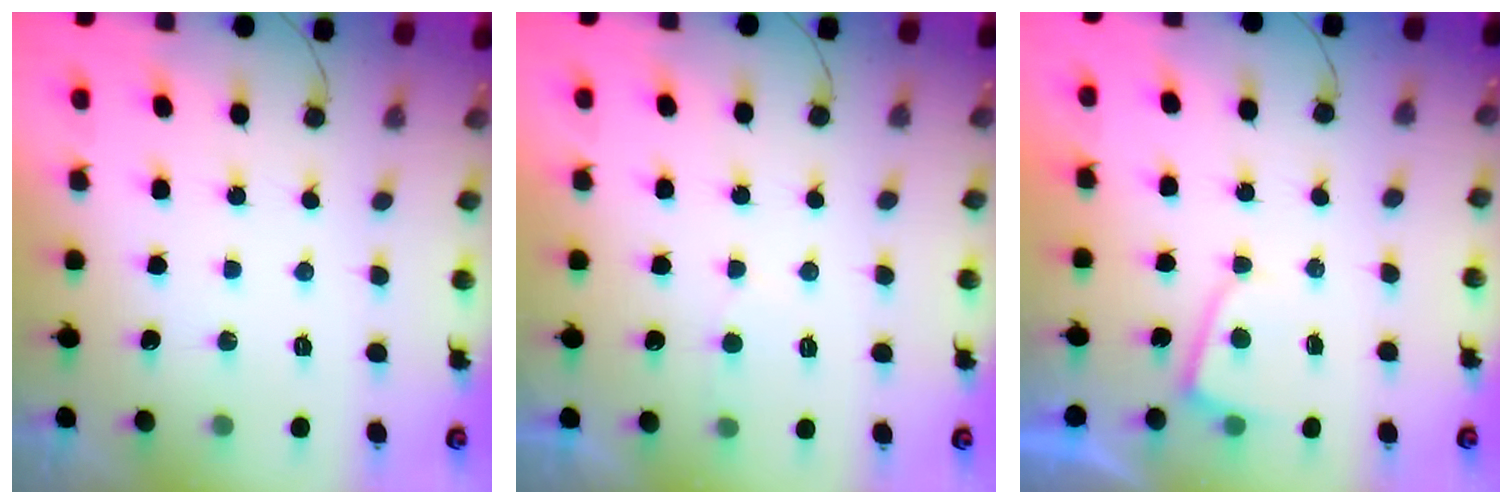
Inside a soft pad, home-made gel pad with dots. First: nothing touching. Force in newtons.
{"total": 2.3, "press": 2.3, "slide": 0.2}
{"total": 2.2, "press": 2.2, "slide": 0.3}